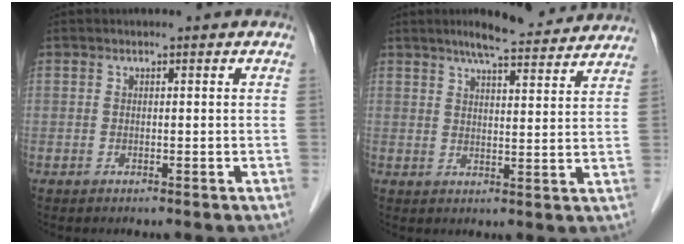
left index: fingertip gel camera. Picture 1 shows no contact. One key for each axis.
{"total": 11.6, "fx": 10.3, "fy": 1.2, "fz": 5.3, "tx": -0.073, "ty": 0.013, "tz": 0.129}